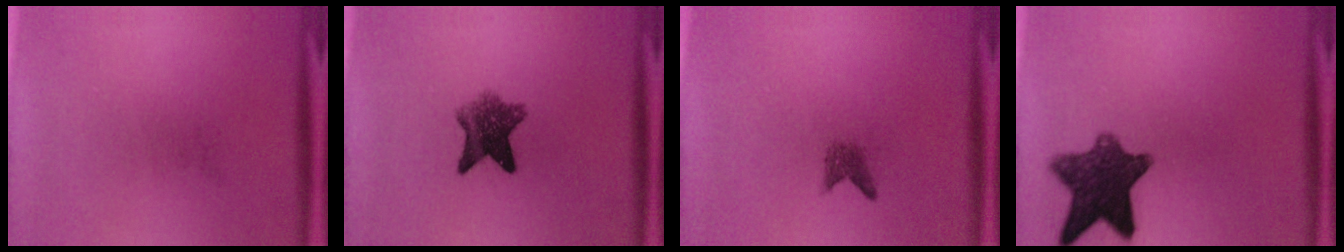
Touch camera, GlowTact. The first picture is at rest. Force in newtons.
{"total": 6.8}
{"total": 1.7}
{"total": 11.0}